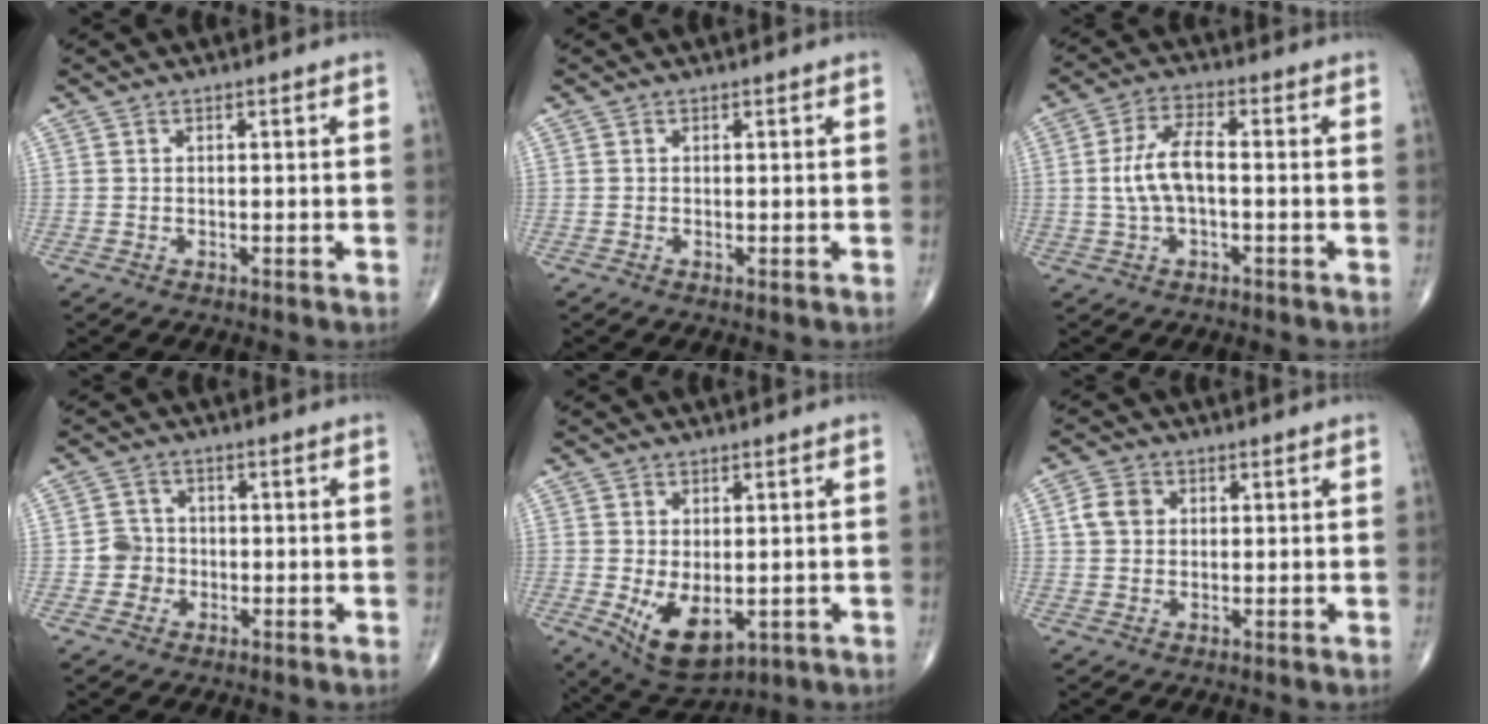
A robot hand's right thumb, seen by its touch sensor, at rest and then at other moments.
{"total": 0.0}
{"total": 7.5, "force": [-0.4, 3.2, 6.8], "torque": [-0.145, 0.022, -0.013]}
{"total": 3.7, "force": [-0.9, 3.6, 0.6], "torque": [0.014, 0.010, -0.022]}
{"total": 9.3, "force": [-2.0, 5.1, 7.4], "torque": [-0.112, -0.014, -0.012]}
{"total": 4.3, "force": [0.8, 3.6, 2.3], "torque": [-0.036, 0.006, 0.012]}